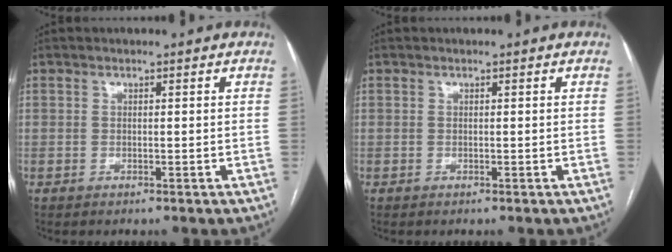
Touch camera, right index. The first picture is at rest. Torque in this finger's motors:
{"motor_torque": [0.00, 0.00, 0.00, 0.01]}